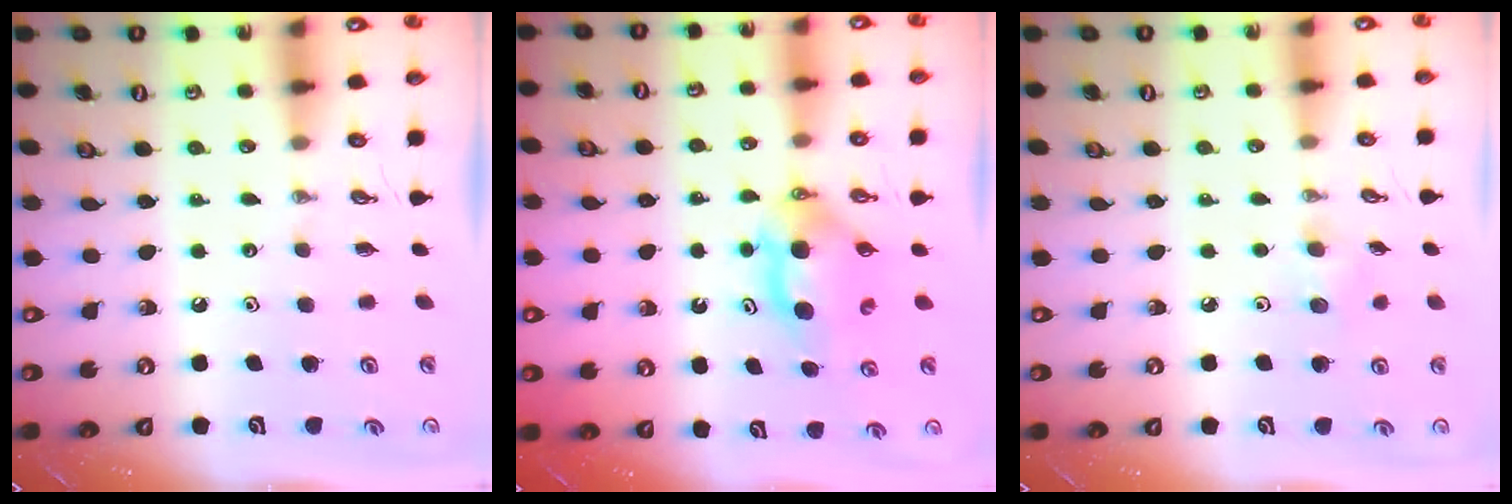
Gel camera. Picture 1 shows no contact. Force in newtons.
{"total": 6.8, "press": 5.9, "slide": 3.2}
{"total": 6.0, "press": 5.7, "slide": 1.7}